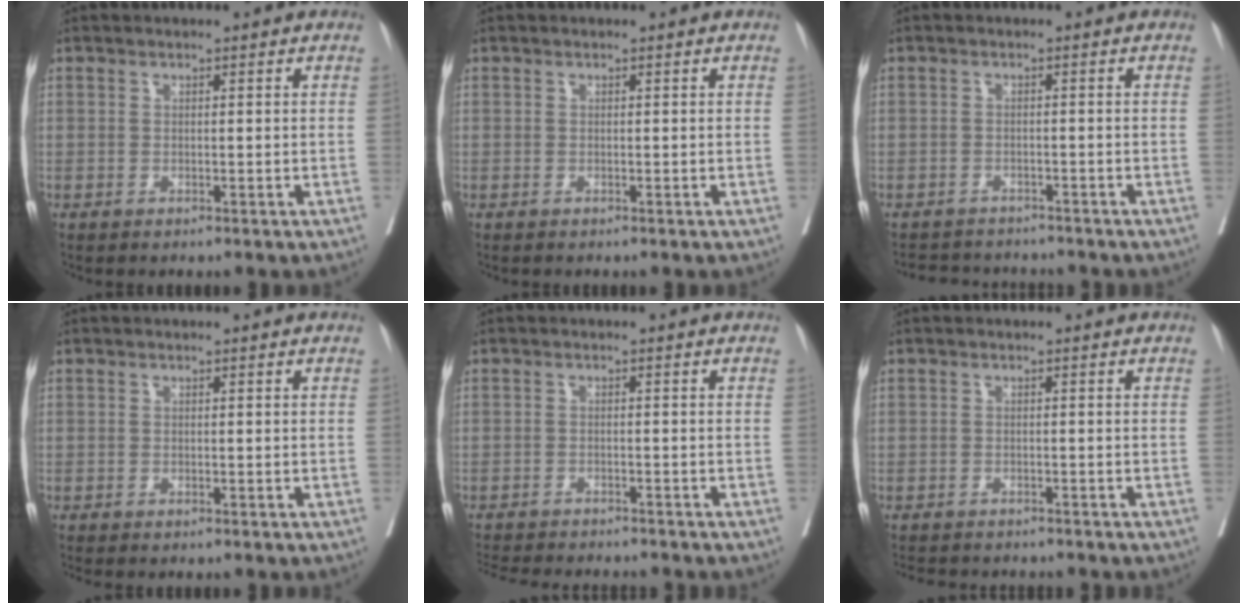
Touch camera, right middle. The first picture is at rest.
{"total": 0.0}
{"total": 6.1, "force": [-5.9, 1.5, 0.7], "torque": [-0.004, 0.002, -0.082]}
{"total": 1.2, "force": [-1.1, 0.2, 0.5], "torque": [-0.005, -0.002, -0.014]}
{"total": 11.7, "force": [-10.8, 1.8, 4.1], "torque": [-0.068, -0.010, -0.147]}
{"total": 7.9, "force": [-7.2, 2.1, 2.6], "torque": [-0.038, -0.004, -0.094]}